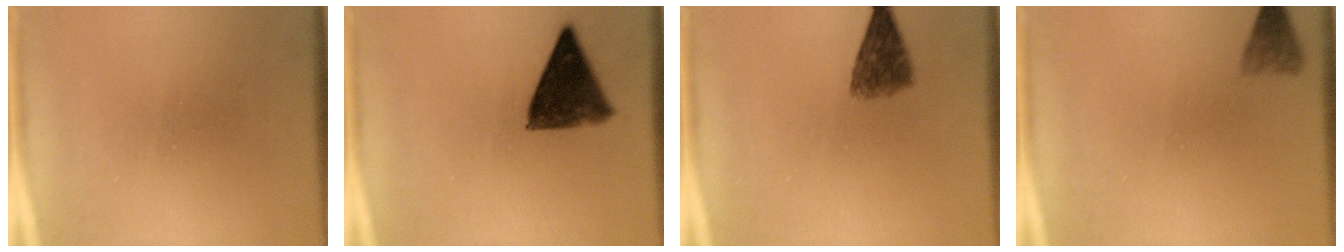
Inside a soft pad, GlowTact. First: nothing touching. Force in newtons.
{"total": 10.5}
{"total": 5.1}
{"total": 2.9}